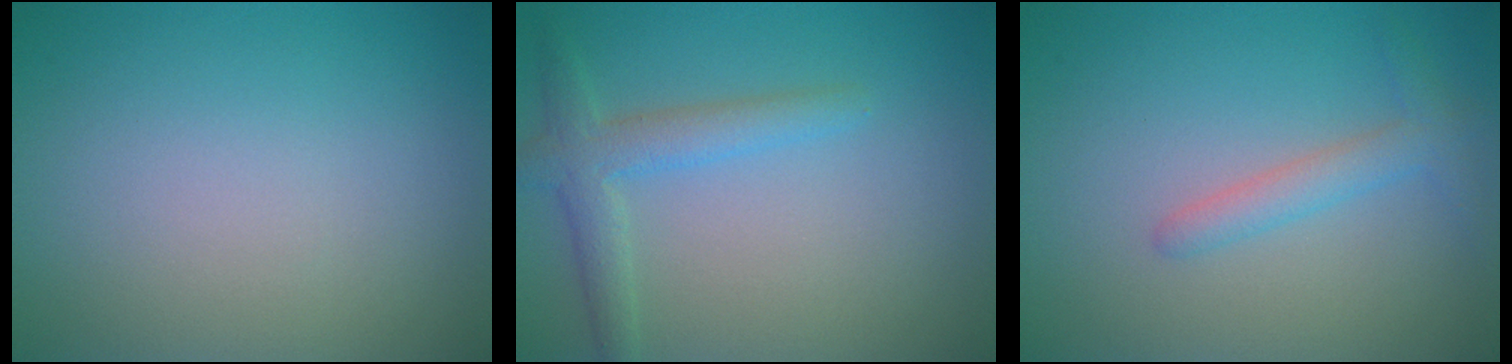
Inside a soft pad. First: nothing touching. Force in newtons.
{"total": 2.9, "press": 2.9, "slide": 0.2}
{"total": 2.1, "press": 2.1, "slide": 0.1}